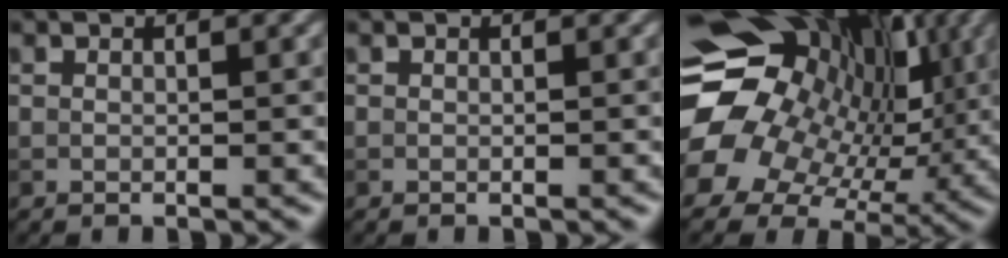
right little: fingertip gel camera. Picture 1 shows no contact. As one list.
[{"total": 0.0}, {"total": 17.8, "force": [2.9, 14.6, 9.7], "torque": [-0.197, 0.006, 0.054]}]